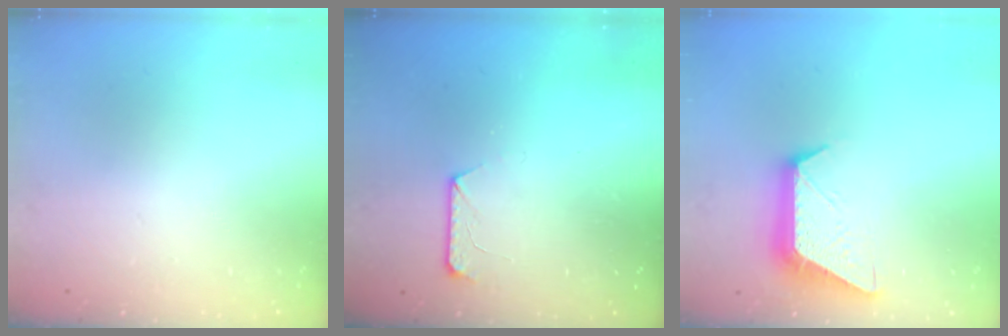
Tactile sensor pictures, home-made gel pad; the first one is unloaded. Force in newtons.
{"total": 7.3, "press": 7.3, "slide": 0.7}
{"total": 11.9, "press": 11.9, "slide": 0.8}